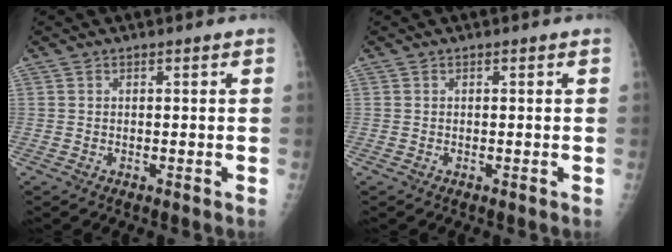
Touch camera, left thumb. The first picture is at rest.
{"total": 0.0}